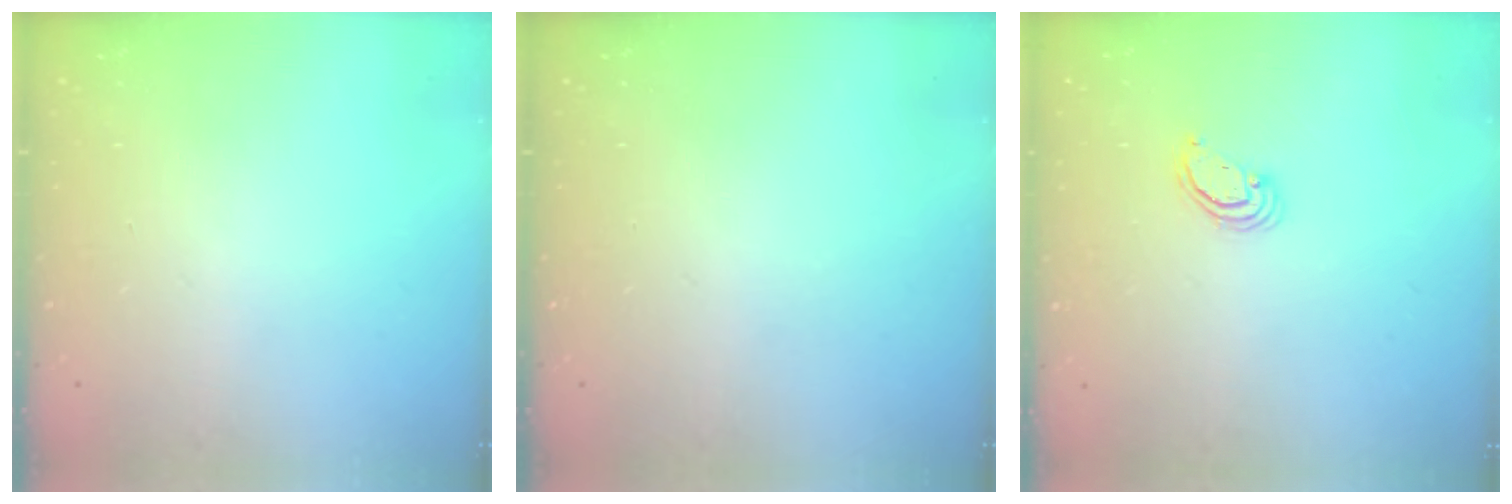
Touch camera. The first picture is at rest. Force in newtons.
{"total": 0.0}
{"total": 2.3, "press": 2.3, "slide": 0.2}